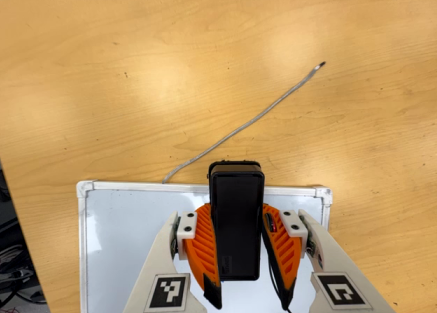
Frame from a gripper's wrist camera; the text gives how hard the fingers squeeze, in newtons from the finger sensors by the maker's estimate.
{"total": 6.7, "left": 6.0, "right": 7.3}